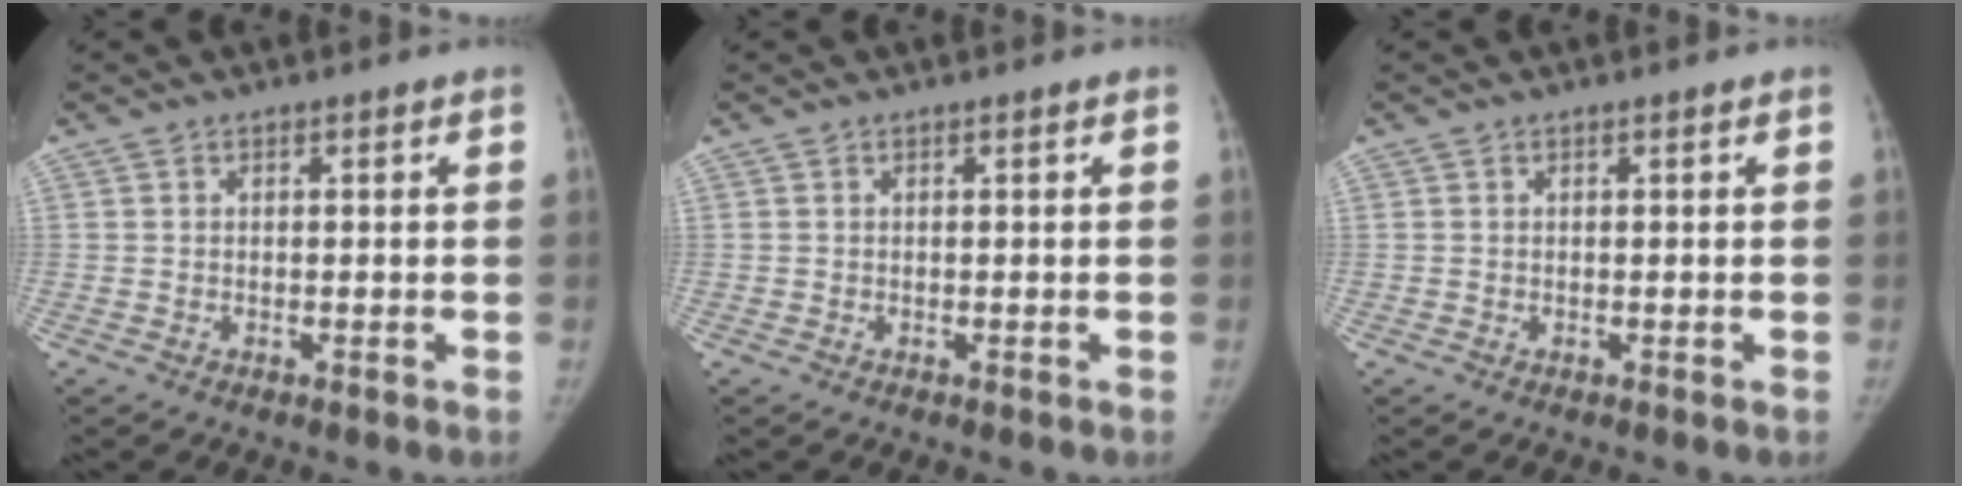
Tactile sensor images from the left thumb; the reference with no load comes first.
{"total": 0.0}
{"total": 0.0}